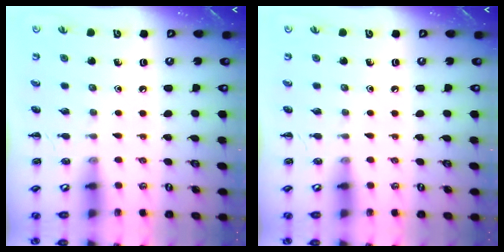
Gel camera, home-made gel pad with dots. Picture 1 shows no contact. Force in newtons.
{"total": 0.0}